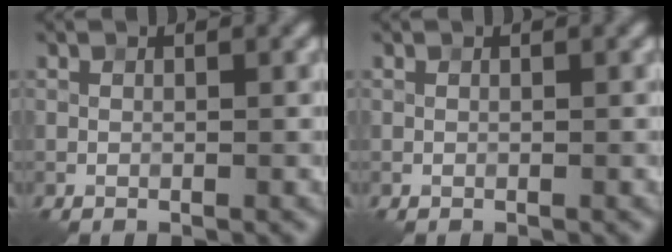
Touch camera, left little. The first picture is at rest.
{"total": 0.0}